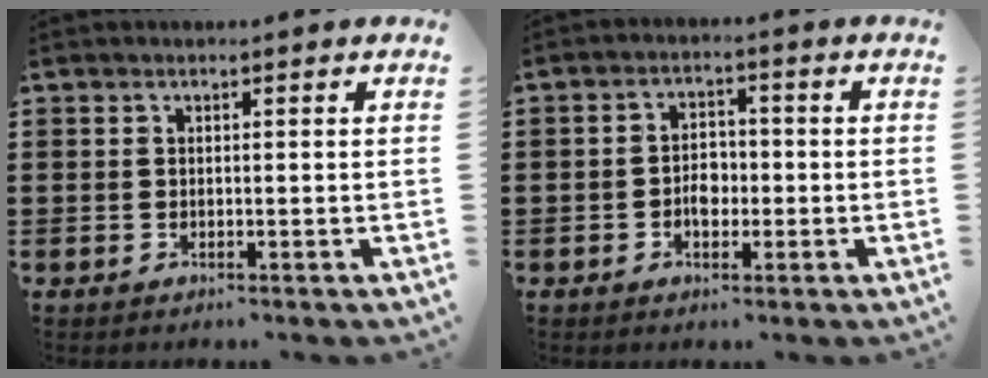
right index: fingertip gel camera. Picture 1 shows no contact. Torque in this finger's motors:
{"motor_torque": [1.31, 0.83, 0.10, 0.01]}